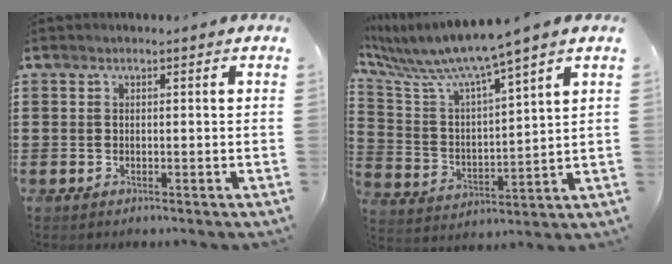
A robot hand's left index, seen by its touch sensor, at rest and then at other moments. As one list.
[{"total": 7.2, "force": [6.2, -0.8, 3.6], "torque": [-0.100, -0.049, 0.096]}]